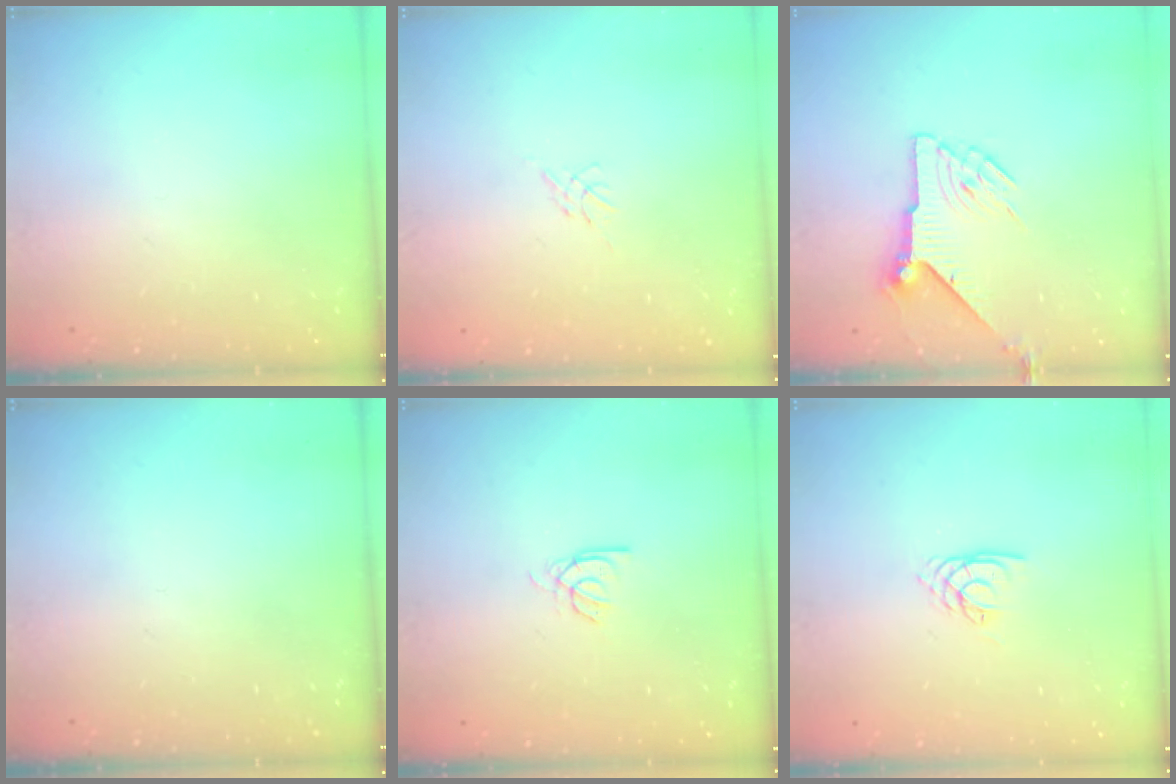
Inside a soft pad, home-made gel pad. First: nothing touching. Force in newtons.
{"total": 0.0}
{"total": 7.5, "press": 7.5, "slide": 0.3}
{"total": 0.0}
{"total": 2.2, "press": 2.2, "slide": 0.2}
{"total": 2.7, "press": 2.7, "slide": 0.1}